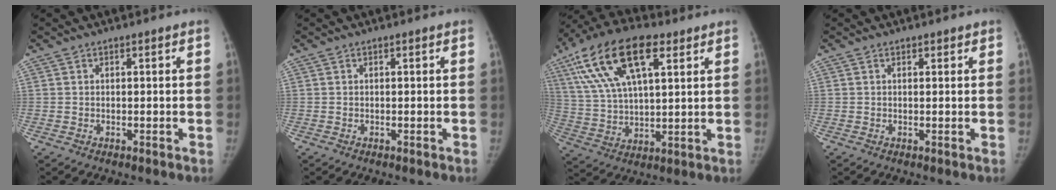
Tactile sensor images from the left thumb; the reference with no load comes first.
{"total": 0.0}
{"total": 20.1, "force": [9.4, 9.0, 15.4], "torque": [-0.288, 0.000, 0.173]}
{"total": 1.0, "force": [0.8, 0.6, 0.3], "torque": [0.004, -0.004, 0.008]}